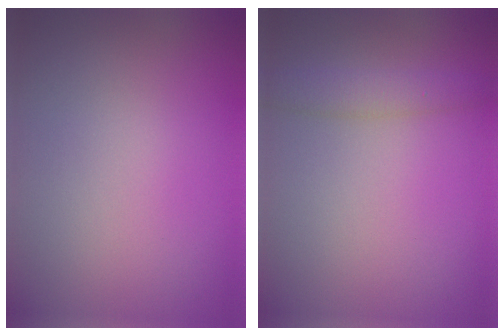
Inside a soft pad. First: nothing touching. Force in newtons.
{"total": 2.2, "press": 2.2, "slide": 0.1}